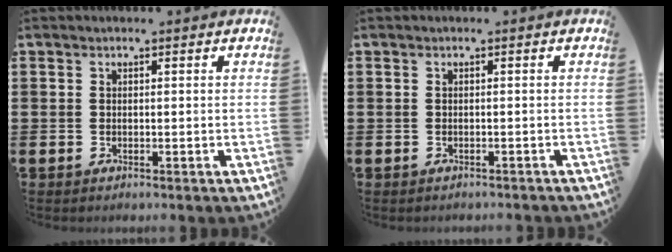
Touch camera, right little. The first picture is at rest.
{"total": 0.5, "force": [-0.5, 0.0, 0.0], "torque": [-0.002, 0.003, -0.011]}